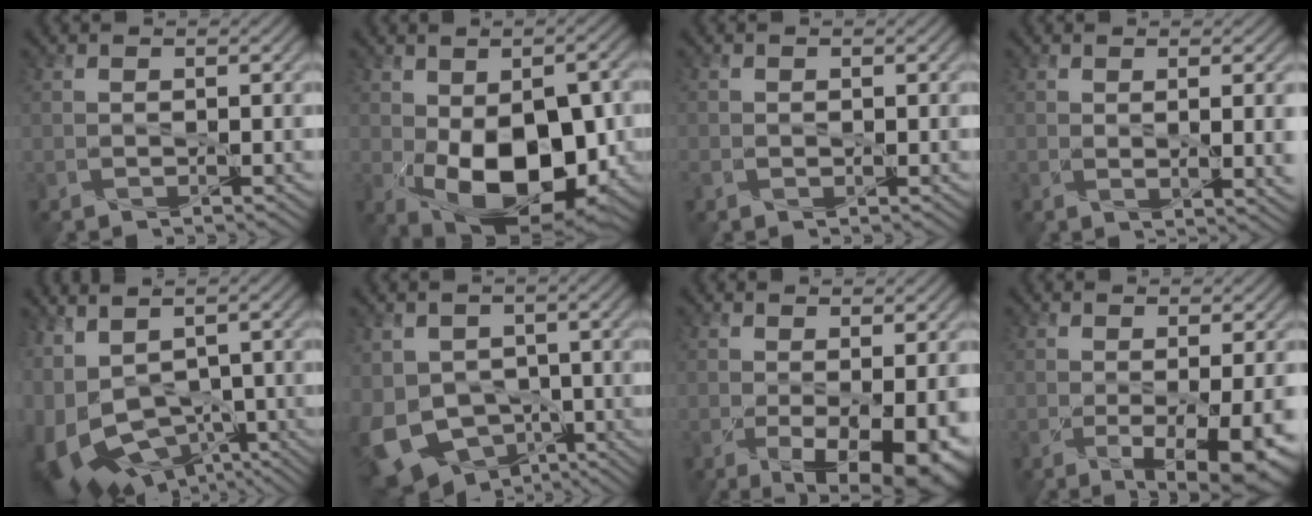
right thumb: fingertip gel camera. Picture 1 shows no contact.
{"total": 15.4, "force": [-3.4, 8.9, 12.0], "torque": [-0.195, -0.038, -0.044]}
{"total": 1.2, "force": [-0.2, 0.9, 0.7], "torque": [-0.018, -0.007, -0.004]}
{"total": 4.6, "force": [0.5, 1.4, 4.3], "torque": [-0.063, -0.004, 0.012]}
{"total": 11.9, "force": [-1.9, 7.5, 9.0], "torque": [-0.220, -0.024, 0.013]}
{"total": 11.5, "force": [-3.3, 9.1, 6.3], "torque": [-0.168, -0.040, -0.055]}
{"total": 7.7, "force": [-1.8, 3.2, 6.8], "torque": [-0.116, -0.032, -0.001]}
{"total": 7.3, "force": [-1.9, 2.2, 6.7], "torque": [-0.101, -0.025, -0.008]}